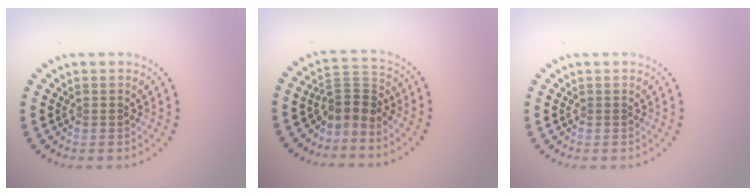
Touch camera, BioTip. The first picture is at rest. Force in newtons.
{"total": 2.8, "press": 2.0, "slide": 1.9}
{"total": 0.0}